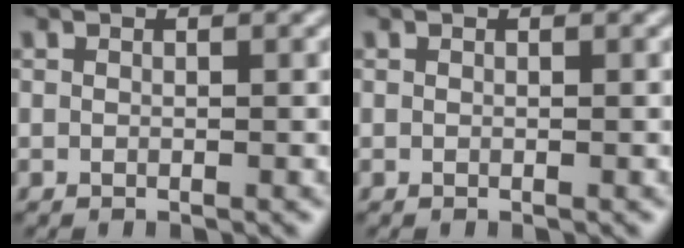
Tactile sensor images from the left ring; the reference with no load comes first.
{"total": 0.0}